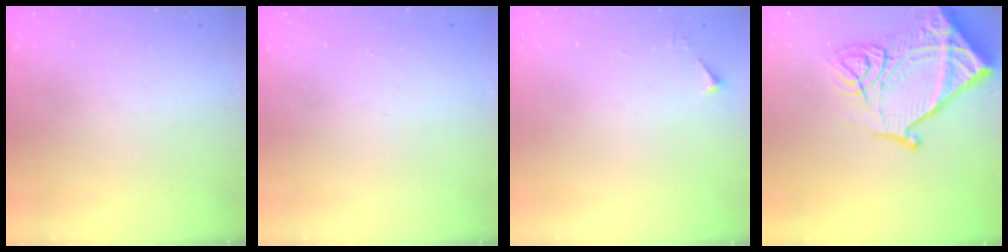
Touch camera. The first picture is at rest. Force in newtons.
{"total": 1.5, "press": 1.5, "slide": 0.1}
{"total": 2.5, "press": 2.5, "slide": 0.3}
{"total": 19.6, "press": 19.5, "slide": 2.0}